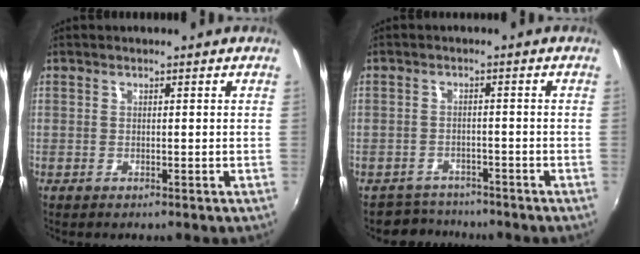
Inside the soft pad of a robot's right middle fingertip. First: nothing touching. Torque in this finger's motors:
{"motor_torque": [-0.18, -0.09, -0.11, -0.04]}